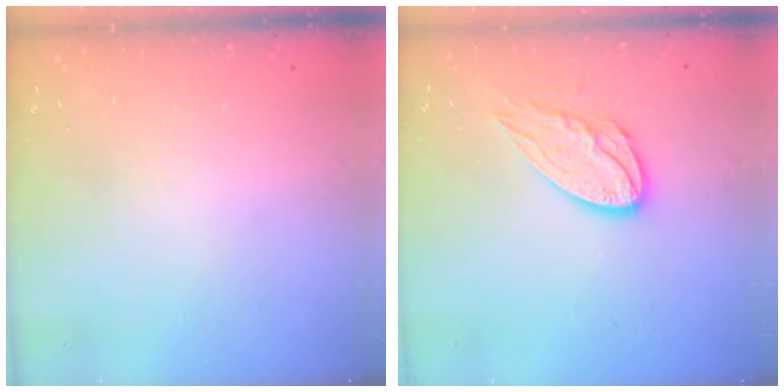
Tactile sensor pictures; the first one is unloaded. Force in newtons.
{"total": 10.9, "press": 10.9, "slide": 0.6}